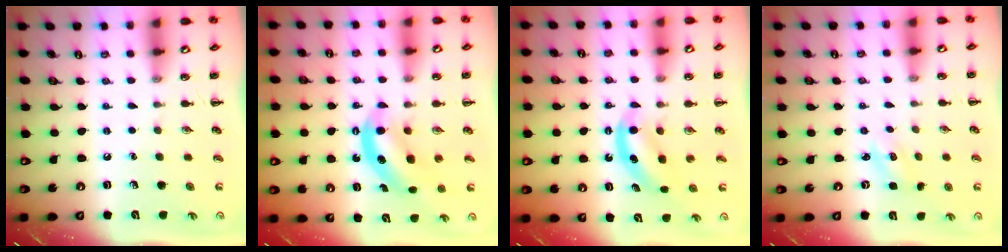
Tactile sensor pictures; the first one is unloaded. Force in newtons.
{"total": 7.6, "press": 7.5, "slide": 1.2}
{"total": 5.9, "press": 5.9, "slide": 0.7}
{"total": 2.5, "press": 2.4, "slide": 0.7}